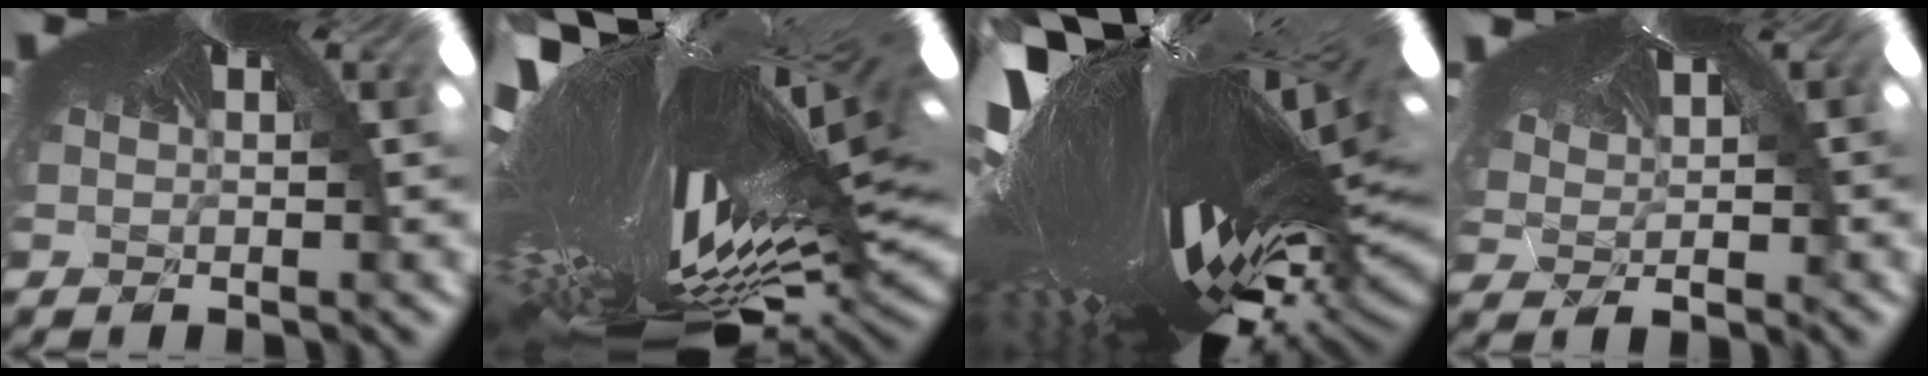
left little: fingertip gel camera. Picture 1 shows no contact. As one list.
[{"total": 6.0, "force": [-4.1, -1.9, 3.9], "torque": [-0.109, -0.093, -0.029]}, {"total": 5.8, "force": [-3.8, -0.9, 4.4], "torque": [-0.124, -0.106, -0.015]}, {"total": 2.6, "force": [1.4, 1.1, 1.8], "torque": [-0.045, 0.009, 0.050]}]